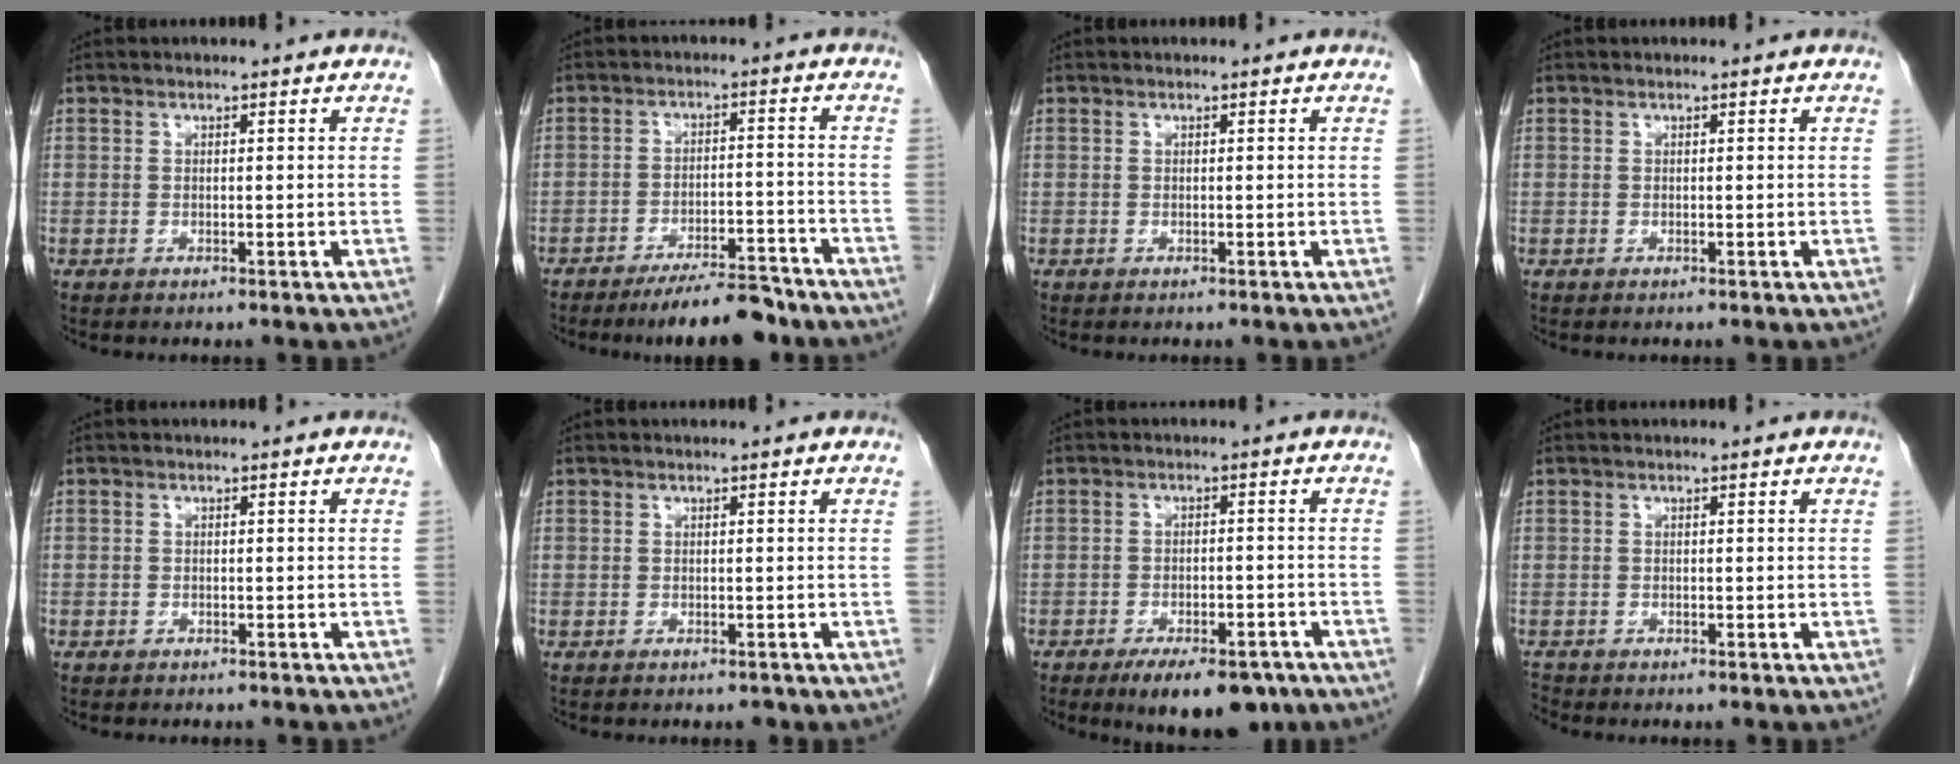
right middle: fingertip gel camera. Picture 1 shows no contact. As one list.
[{"total": 9.2, "force": [-8.0, 1.4, 4.4], "torque": [-0.055, -0.006, -0.127]}, {"total": 0.0}, {"total": 0.0}, {"total": 1.7, "force": [-1.4, 1.0, 0.2], "torque": [-0.010, 0.001, -0.022]}, {"total": 0.7, "force": [-0.6, 0.2, 0.1], "torque": [-0.004, -0.001, -0.009]}, {"total": 10.6, "force": [-7.6, 4.0, 6.1], "torque": [-0.078, -0.002, -0.110]}, {"total": 0.9, "force": [-0.9, 0.1, -0.1], "torque": [-0.002, -0.005, -0.018]}]